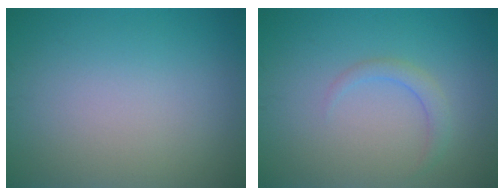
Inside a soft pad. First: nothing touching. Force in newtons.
{"total": 1.5, "press": 1.5, "slide": 0.1}